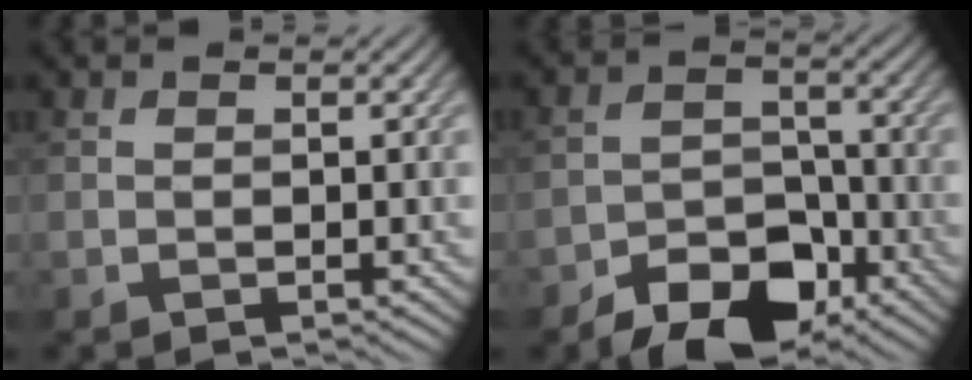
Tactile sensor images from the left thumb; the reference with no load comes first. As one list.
[{"total": 8.6, "force": [-6.1, 4.6, 4.0], "torque": [-0.058, -0.002, -0.112]}]